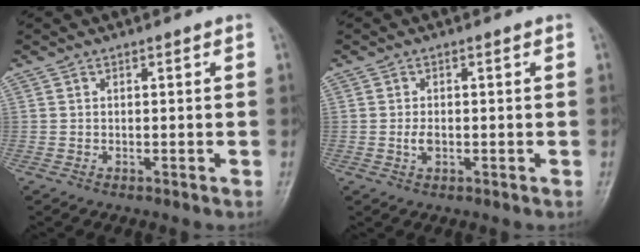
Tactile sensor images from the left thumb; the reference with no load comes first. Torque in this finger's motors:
{"motor_torque": [0.02, 0.08, 0.42, 0.12, 0.00]}